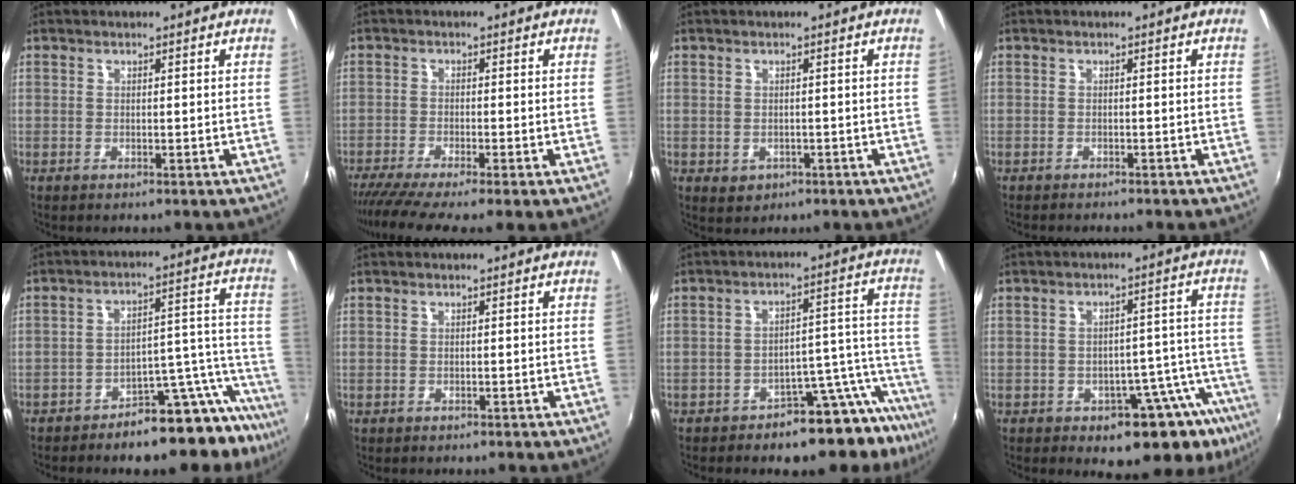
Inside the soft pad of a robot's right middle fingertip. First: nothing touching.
{"total": 6.5, "force": [-5.1, -1.0, 3.9], "torque": [-0.087, -0.030, -0.094]}
{"total": 1.9, "force": [-0.5, 1.6, 0.8], "torque": [-0.015, -0.003, -0.003]}
{"total": 2.3, "force": [-2.2, -0.1, 0.6], "torque": [-0.019, -0.011, -0.036]}
{"total": 12.9, "force": [-11.9, 2.0, 4.5], "torque": [-0.021, 0.032, -0.178]}
{"total": 0.0}
{"total": 10.5, "force": [-9.7, 2.3, 3.4], "torque": [-0.018, 0.027, -0.146]}
{"total": 10.4, "force": [-6.5, 5.6, 5.8], "torque": [-0.064, 0.020, -0.074]}